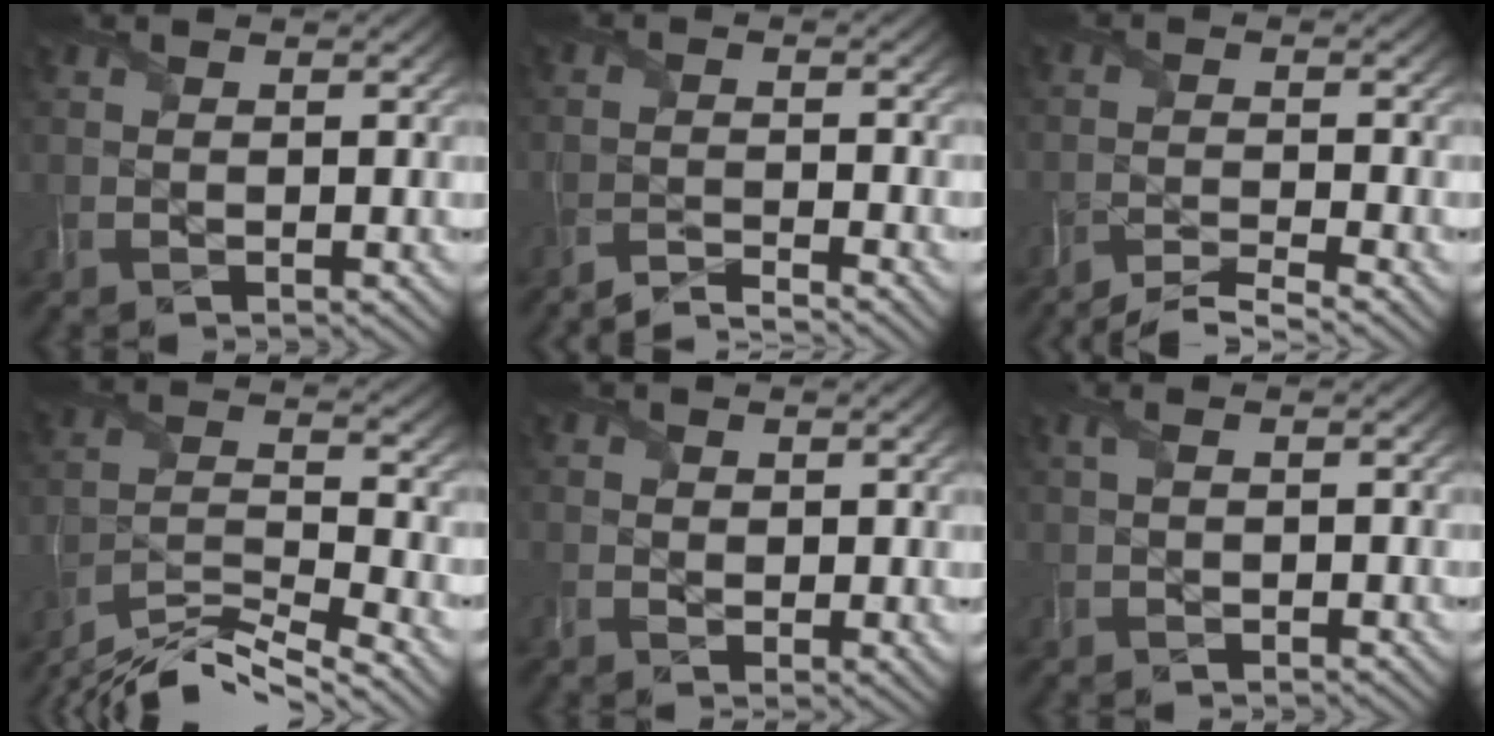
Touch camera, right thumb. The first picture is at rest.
{"total": 3.6, "force": [-3.5, -0.1, 0.6], "torque": [0.010, -0.001, -0.075]}
{"total": 5.2, "force": [-4.7, 0.2, 2.1], "torque": [-0.029, -0.006, -0.093]}
{"total": 9.9, "force": [-9.1, 1.2, 3.9], "torque": [-0.069, -0.002, -0.171]}
{"total": 1.7, "force": [0.8, 1.3, 0.7], "torque": [-0.009, -0.004, 0.016]}
{"total": 1.1, "force": [0.3, 0.4, 1.0], "torque": [-0.021, 0.004, 0.008]}